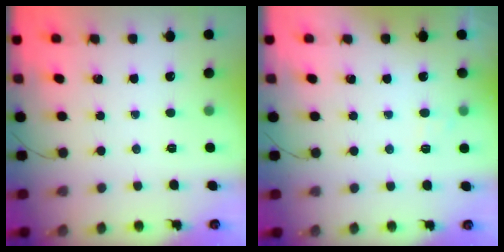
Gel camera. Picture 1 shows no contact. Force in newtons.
{"total": 5.7, "press": 5.6, "slide": 1.2}